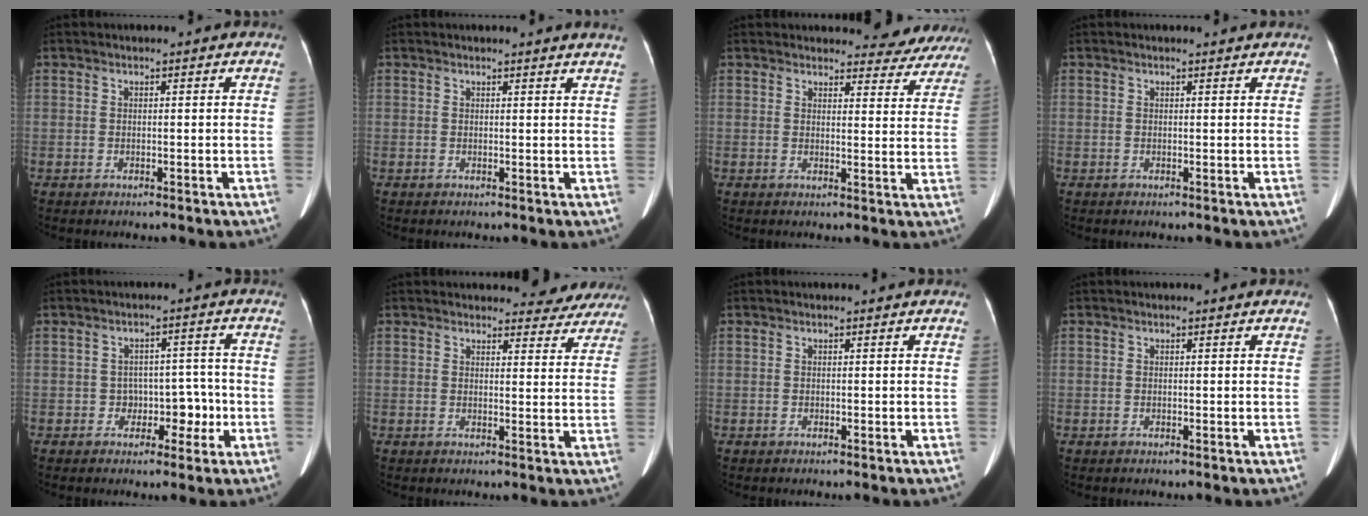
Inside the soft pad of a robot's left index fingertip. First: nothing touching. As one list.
[{"total": 3.0, "force": [2.8, -0.5, 0.9], "torque": [-0.013, -0.010, 0.018]}, {"total": 9.1, "force": [8.7, 2.7, 0.7], "torque": [0.024, -0.022, 0.075]}, {"total": 0.7, "force": [0.7, 0.1, 0.0], "torque": [-0.013, 0.003, 0.009]}, {"total": 4.3, "force": [-1.6, 3.2, 2.4], "torque": [-0.018, 0.022, -0.018]}, {"total": 7.6, "force": [7.2, 2.4, 0.5], "torque": [0.024, -0.013, 0.061]}, {"total": 0.0}, {"total": 0.0}]